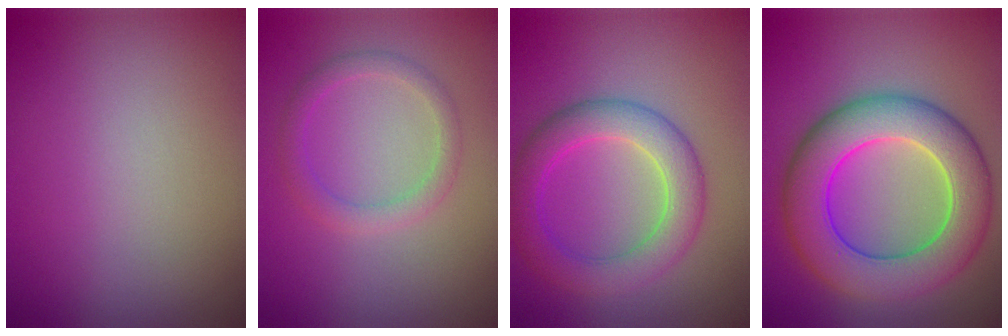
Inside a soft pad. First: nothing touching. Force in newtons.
{"total": 2.1, "press": 2.1, "slide": 0.1}
{"total": 5.1, "press": 5.1, "slide": 0.1}
{"total": 9.3, "press": 9.3, "slide": 0.2}